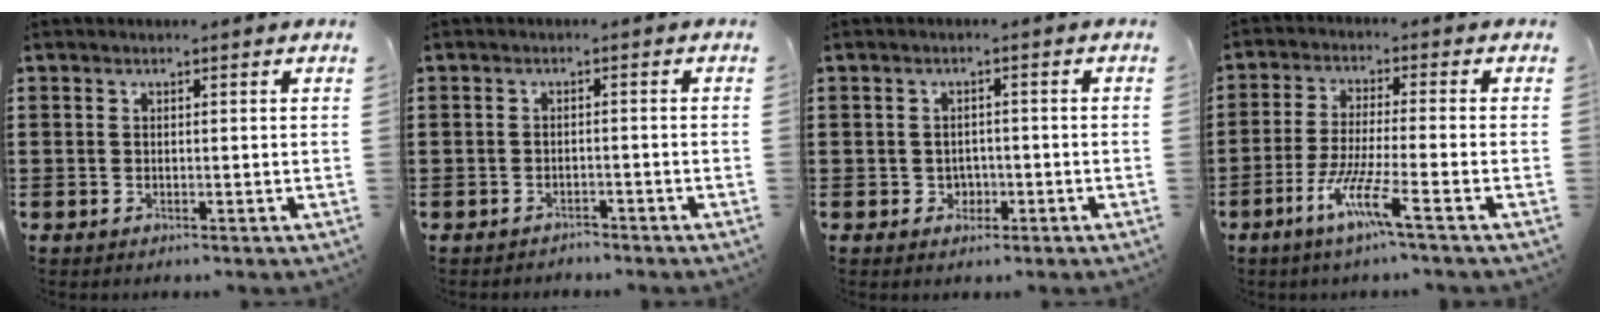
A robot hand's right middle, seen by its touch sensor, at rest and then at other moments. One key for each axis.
{"total": 1.5, "fx": -1.4, "fy": 0.2, "fz": -0.2, "tx": -0.003, "ty": 0.003, "tz": -0.033}
{"total": 1.8, "fx": -0.6, "fy": 1.5, "fz": 0.6, "tx": -0.018, "ty": 0.000, "tz": -0.015}
{"total": 7.6, "fx": -4.5, "fy": 0.2, "fz": 6.1, "tx": -0.125, "ty": -0.010, "tz": -0.085}